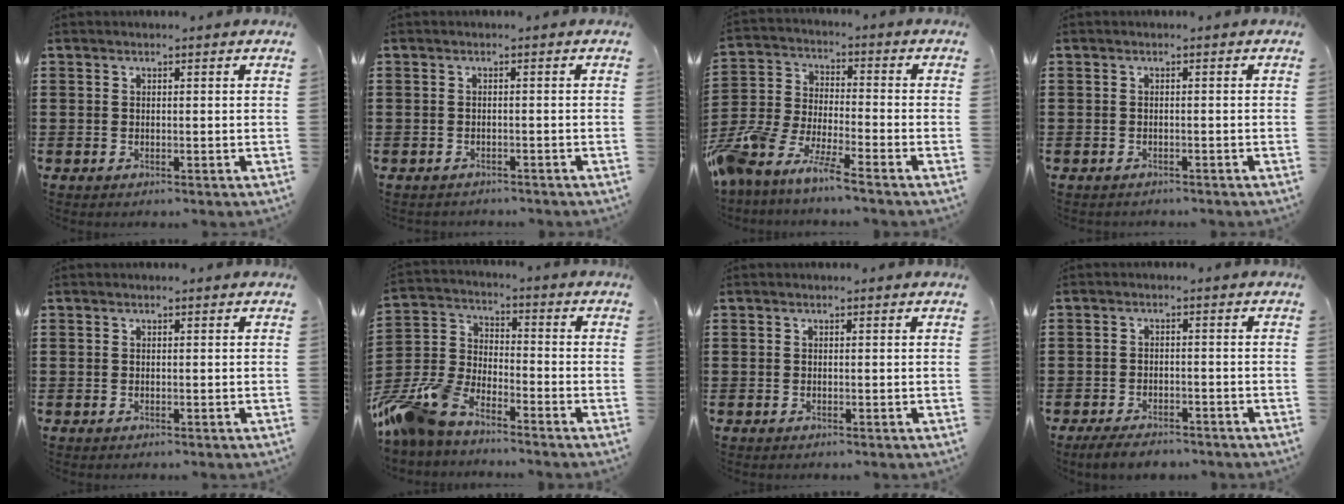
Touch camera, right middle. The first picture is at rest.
{"total": 0.8, "force": [-0.8, 0.1, 0.0], "torque": [-0.002, 0.001, -0.018]}
{"total": 8.0, "force": [-7.7, 0.3, 2.2], "torque": [-0.069, -0.003, -0.158]}
{"total": 0.7, "force": [-0.6, 0.1, 0.0], "torque": [-0.002, 0.000, -0.014]}
{"total": 0.0}
{"total": 10.1, "force": [-8.9, 2.7, 3.7], "torque": [-0.108, 0.015, -0.184]}
{"total": 0.0}
{"total": 3.3, "force": [-3.0, 0.7, 1.1], "torque": [-0.028, 0.000, -0.062]}